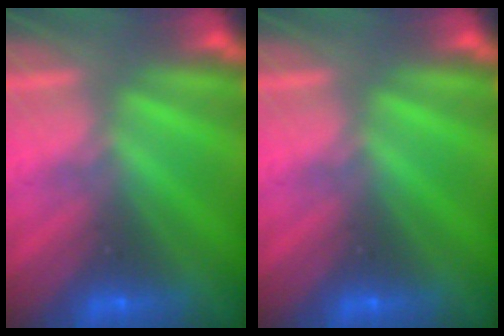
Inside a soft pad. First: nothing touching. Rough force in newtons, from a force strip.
{"total": 0.0}